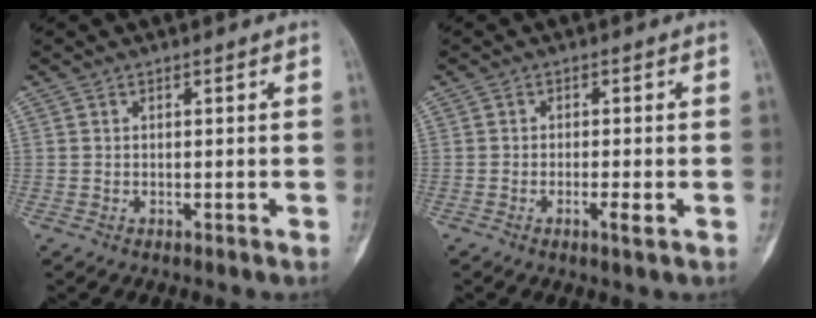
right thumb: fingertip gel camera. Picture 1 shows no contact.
{"total": 3.0, "force": [-1.2, 0.4, 2.8], "torque": [-0.053, -0.003, -0.024]}